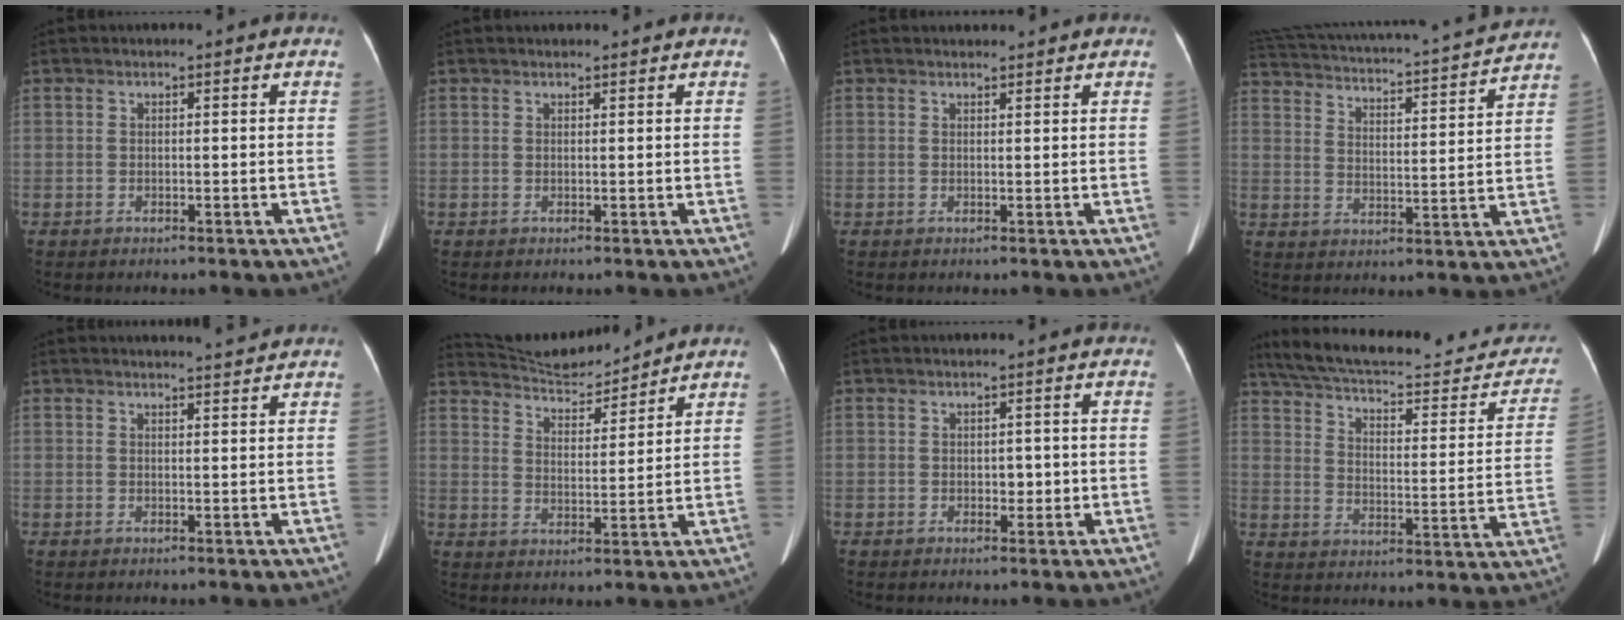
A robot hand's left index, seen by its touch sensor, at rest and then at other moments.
{"total": 2.0, "force": [1.8, 0.3, 0.6], "torque": [-0.011, 0.018, 0.023]}
{"total": 2.5, "force": [2.3, 0.5, 0.5], "torque": [-0.010, 0.016, 0.031]}
{"total": 17.3, "force": [15.4, 1.5, 7.6], "torque": [-0.142, 0.000, 0.218]}
{"total": 3.0, "force": [2.9, -0.5, 0.5], "torque": [-0.008, -0.001, 0.039]}
{"total": 9.0, "force": [8.9, 0.5, 1.1], "torque": [-0.033, 0.006, 0.155]}
{"total": 1.4, "force": [-0.2, 1.1, 0.9], "torque": [-0.014, -0.002, -0.002]}
{"total": 27.8, "force": [24.5, 7.3, 10.9], "torque": [-0.170, -0.027, 0.309]}